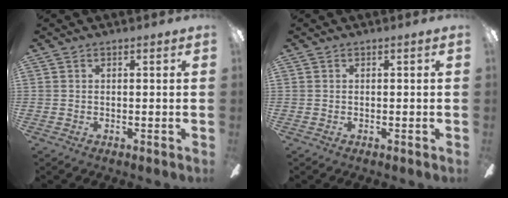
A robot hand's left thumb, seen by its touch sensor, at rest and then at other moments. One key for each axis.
{"total": 0.0}